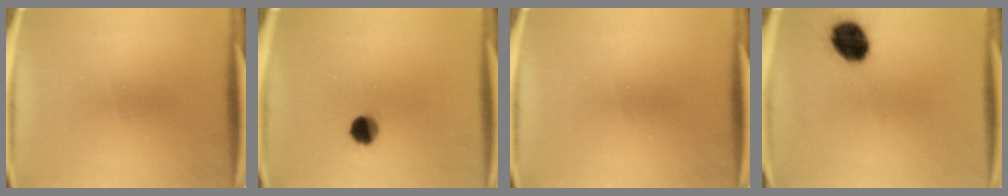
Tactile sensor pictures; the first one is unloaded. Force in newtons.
{"total": 5.1}
{"total": 0.0}
{"total": 10.4}